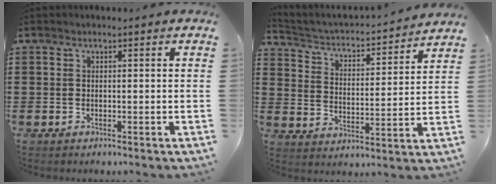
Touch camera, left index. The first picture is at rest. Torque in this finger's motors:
{"motor_torque": [0.15, 0.24, 0.04, 0.01]}